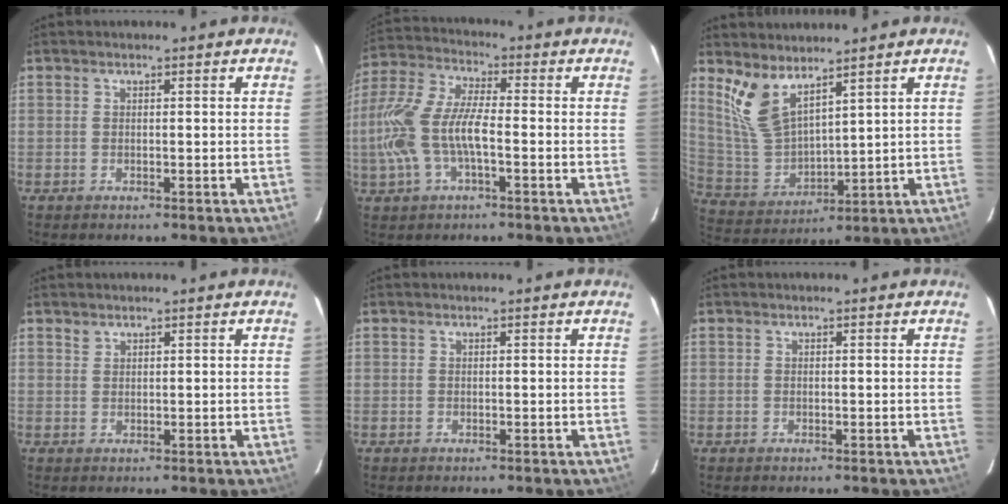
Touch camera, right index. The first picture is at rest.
{"total": 13.6, "force": [-3.0, 5.2, 12.3], "torque": [-0.267, 0.004, -0.059]}
{"total": 9.3, "force": [6.4, 3.6, 5.7], "torque": [-0.118, -0.007, 0.147]}
{"total": 0.8, "force": [0.7, 0.4, 0.0], "torque": [0.000, 0.001, 0.015]}
{"total": 0.0}
{"total": 0.0}